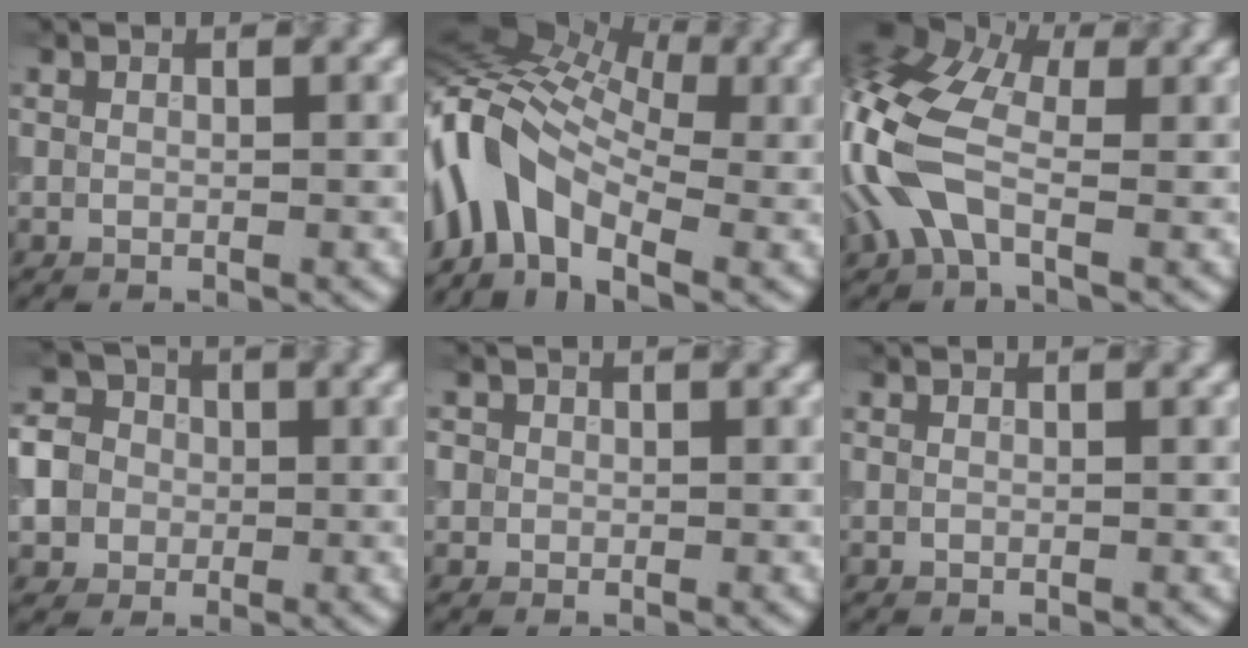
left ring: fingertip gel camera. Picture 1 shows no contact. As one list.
[{"total": 10.1, "force": [-3.2, 6.2, 7.3], "torque": [-0.134, 0.019, -0.078]}, {"total": 9.0, "force": [-1.0, 5.4, 7.2], "torque": [-0.181, 0.012, -0.040]}, {"total": 7.9, "force": [-0.7, 7.3, 2.9], "torque": [-0.055, 0.020, -0.046]}, {"total": 1.3, "force": [0.2, 1.3, 0.3], "torque": [0.001, 0.001, -0.002]}, {"total": 0.0}]